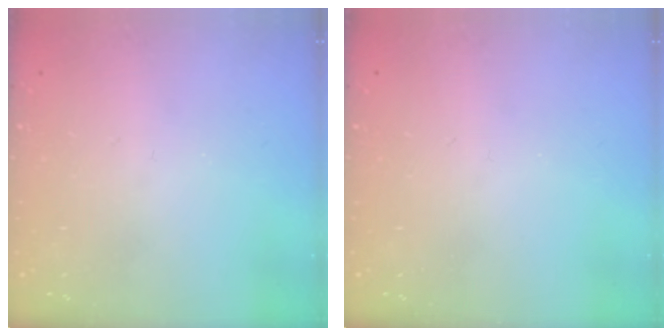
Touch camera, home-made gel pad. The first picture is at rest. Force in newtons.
{"total": 0.0}